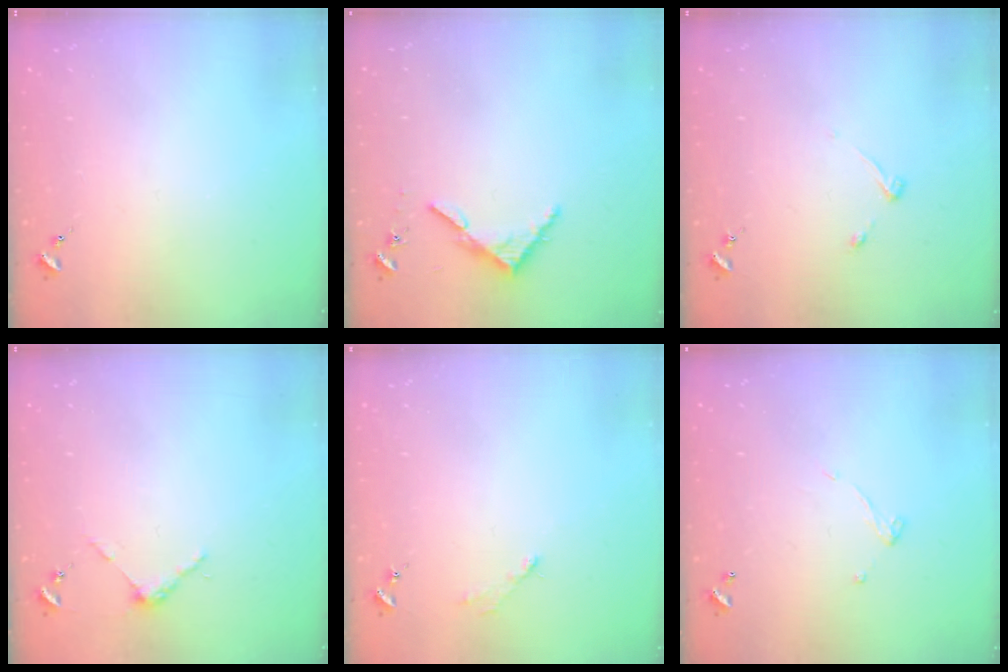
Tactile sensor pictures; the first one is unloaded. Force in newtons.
{"total": 3.9, "press": 3.9, "slide": 0.3}
{"total": 3.9, "press": 3.8, "slide": 0.6}
{"total": 3.9, "press": 3.9, "slide": 0.2}
{"total": 2.6, "press": 2.6, "slide": 0.3}
{"total": 4.4, "press": 4.4, "slide": 0.2}